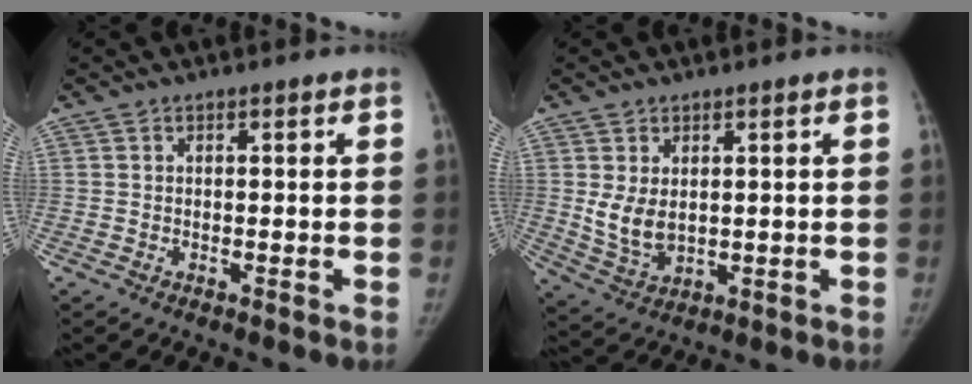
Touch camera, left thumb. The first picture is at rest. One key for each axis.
{"total": 6.2, "fx": 0.9, "fy": 4.1, "fz": 4.6, "tx": -0.079, "ty": -0.016, "tz": 0.033}